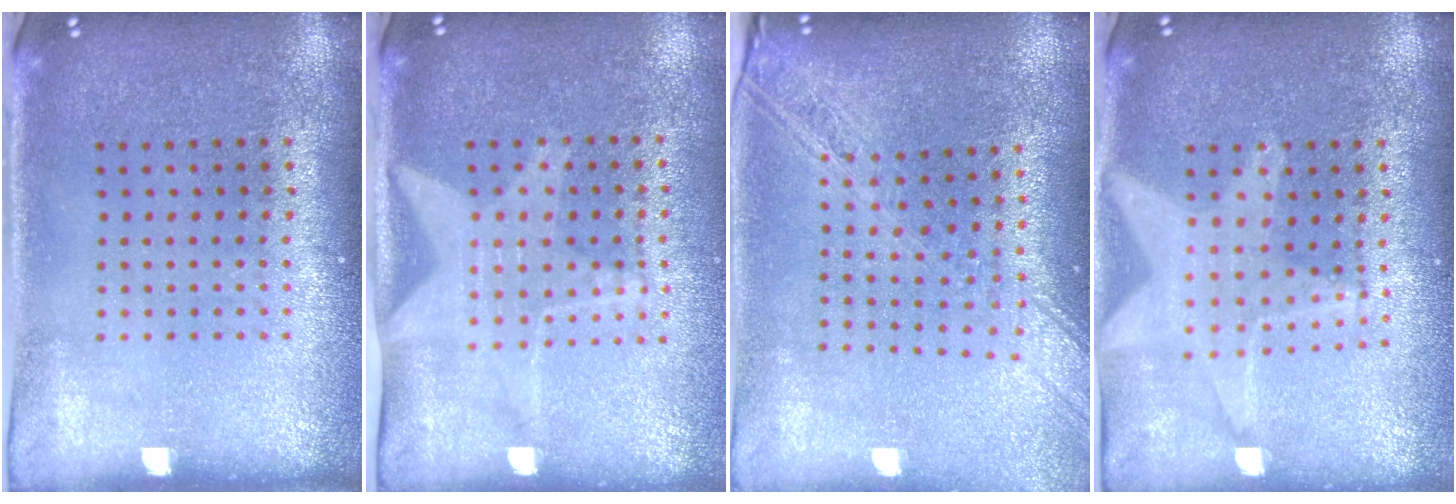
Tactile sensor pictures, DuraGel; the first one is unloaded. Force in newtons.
{"total": 1.8, "press": 1.5, "slide": 1.0}
{"total": 2.1, "press": 1.8, "slide": 1.1}
{"total": 1.9, "press": 1.6, "slide": 1.0}